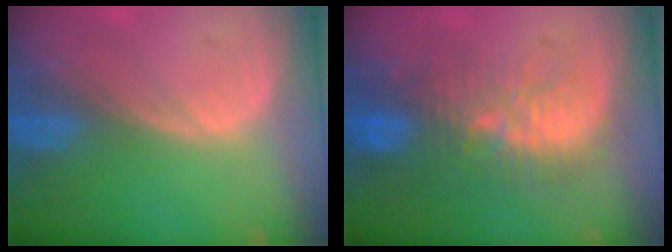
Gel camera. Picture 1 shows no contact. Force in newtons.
{"total": 9.8, "press": 9.0, "slide": 3.8}